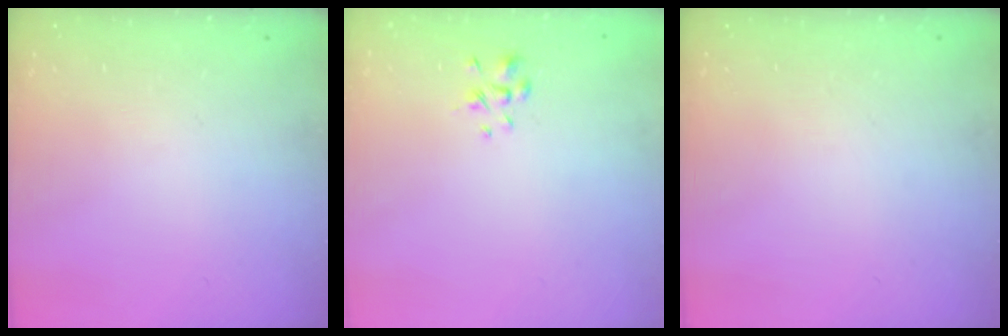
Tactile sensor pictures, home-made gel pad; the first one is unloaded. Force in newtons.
{"total": 1.3, "press": 1.1, "slide": 0.5}
{"total": 0.0}